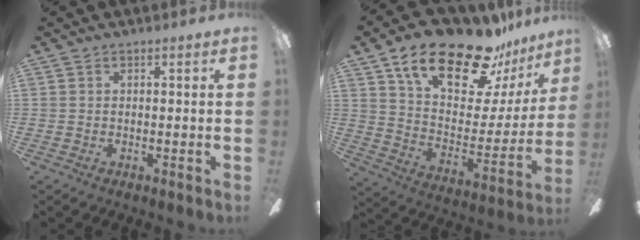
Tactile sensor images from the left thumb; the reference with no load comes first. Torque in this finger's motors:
{"motor_torque": [1.98, 1.98, 1.42, -1.35, 0.28]}